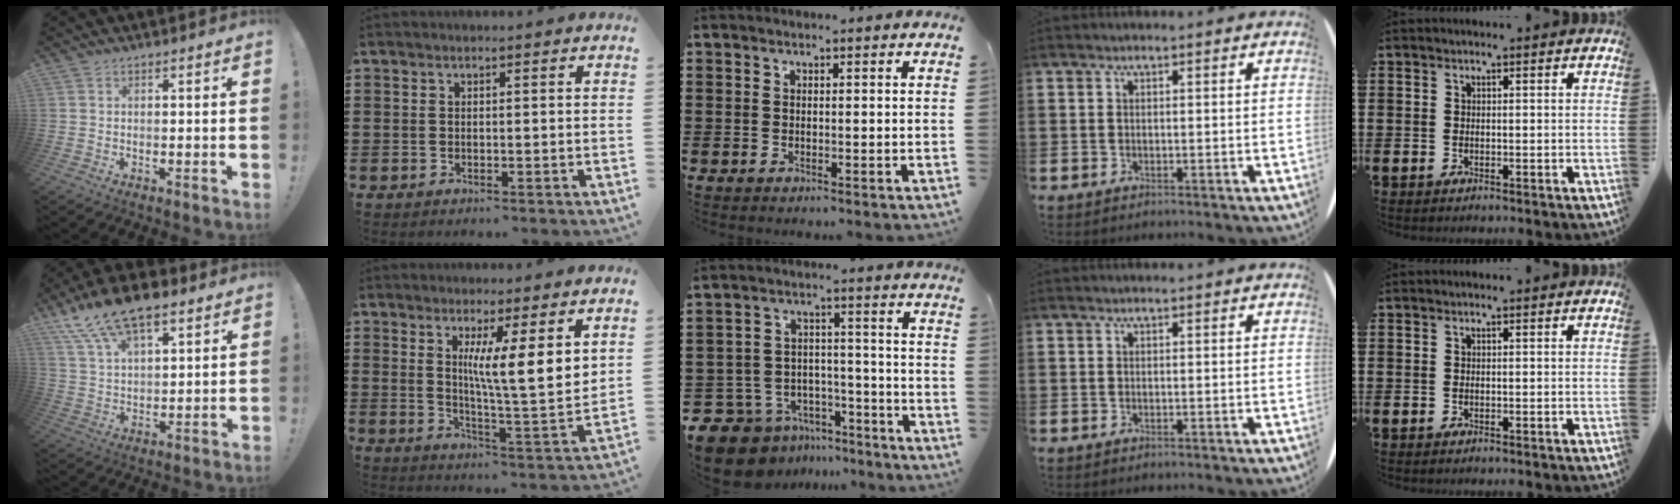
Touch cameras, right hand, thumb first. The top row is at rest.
{"thumb": {"total": 14.8, "force": [10.1, 6.2, 8.8], "torque": [-0.166, -0.056, 0.180]}, "index": {"total": 7.9, "force": [3.8, 0.3, 6.9], "torque": [-0.118, -0.031, 0.057]}, "middle": {"total": 9.9, "force": [-8.9, 3.8, 1.8], "torque": [-0.058, 0.023, -0.176]}}